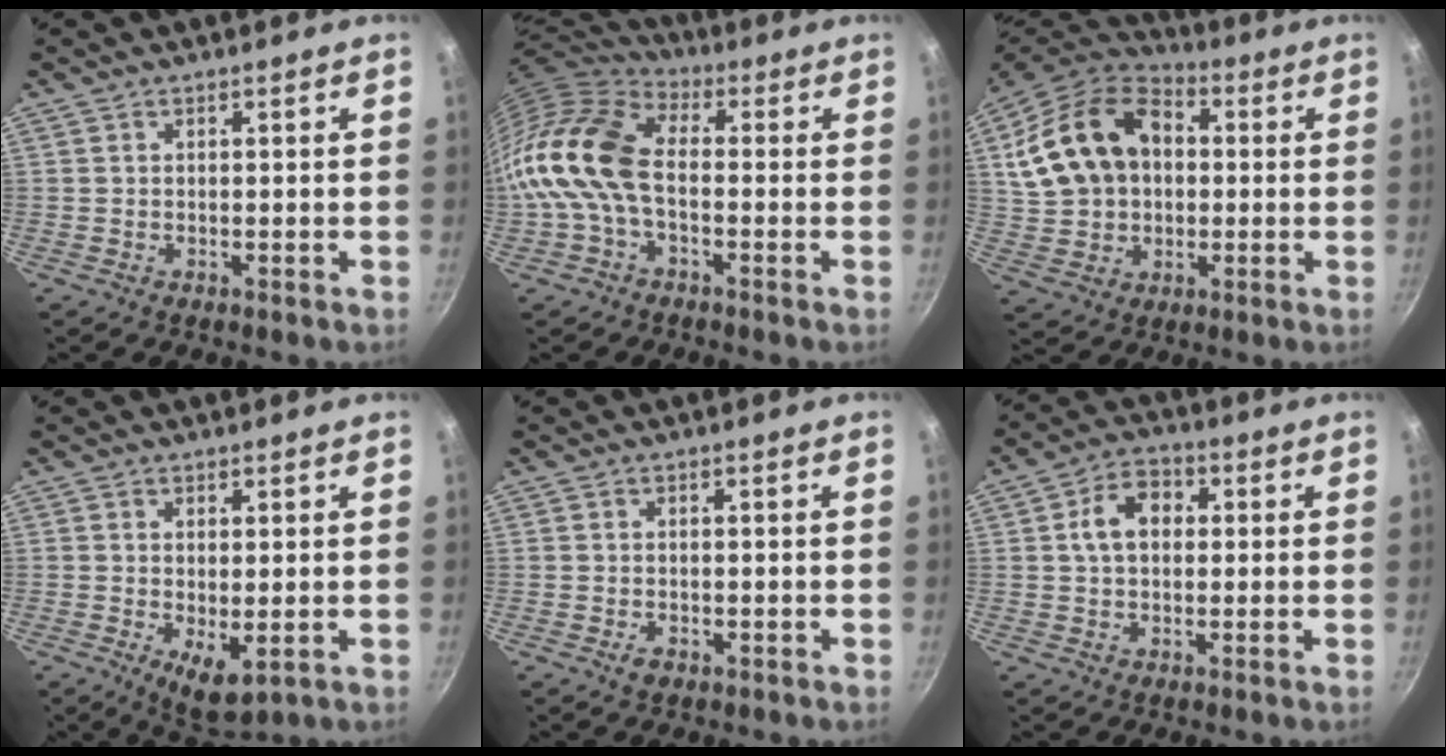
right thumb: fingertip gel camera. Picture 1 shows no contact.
{"total": 14.5, "force": [-1.9, 8.7, 11.4], "torque": [-0.217, 0.028, -0.056]}
{"total": 20.0, "force": [3.2, 14.6, 13.3], "torque": [-0.233, 0.035, 0.059]}
{"total": 5.9, "force": [-0.8, 2.5, 5.3], "torque": [-0.076, -0.015, -0.001]}
{"total": 1.7, "force": [-0.7, 1.0, 1.2], "torque": [-0.021, 0.000, -0.011]}
{"total": 7.8, "force": [1.1, 5.6, 5.3], "torque": [-0.065, 0.018, 0.007]}